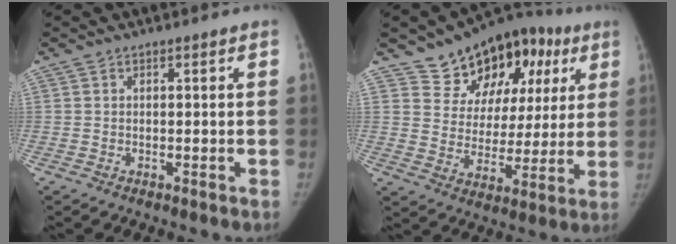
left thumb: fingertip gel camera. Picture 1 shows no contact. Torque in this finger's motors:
{"motor_torque": [0.12, 0.17, 0.55, -0.33, 0.03]}